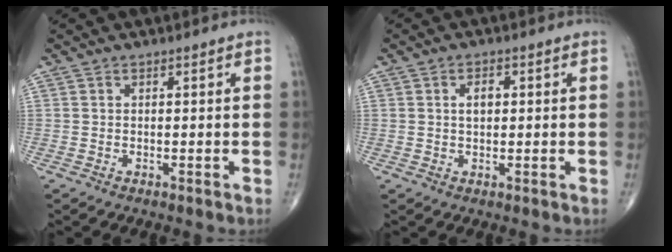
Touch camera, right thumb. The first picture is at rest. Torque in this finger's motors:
{"motor_torque": [0.35, 0.93, 0.43, 0.06, 0.03]}